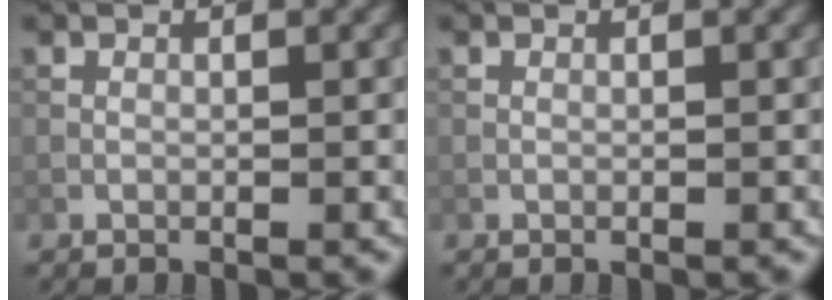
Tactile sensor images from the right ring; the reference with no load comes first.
{"total": 0.0}